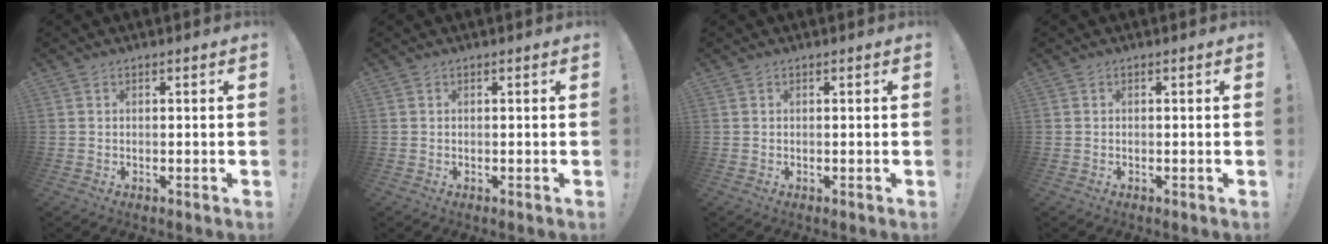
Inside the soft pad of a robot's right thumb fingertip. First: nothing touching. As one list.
[{"total": 0.0}, {"total": 0.0}, {"total": 0.0}]